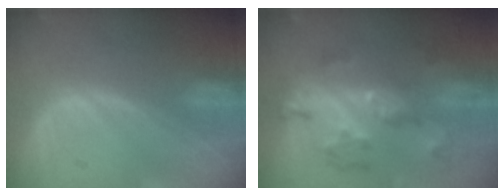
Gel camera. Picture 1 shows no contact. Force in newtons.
{"total": 9.2, "press": 8.1, "slide": 4.4}